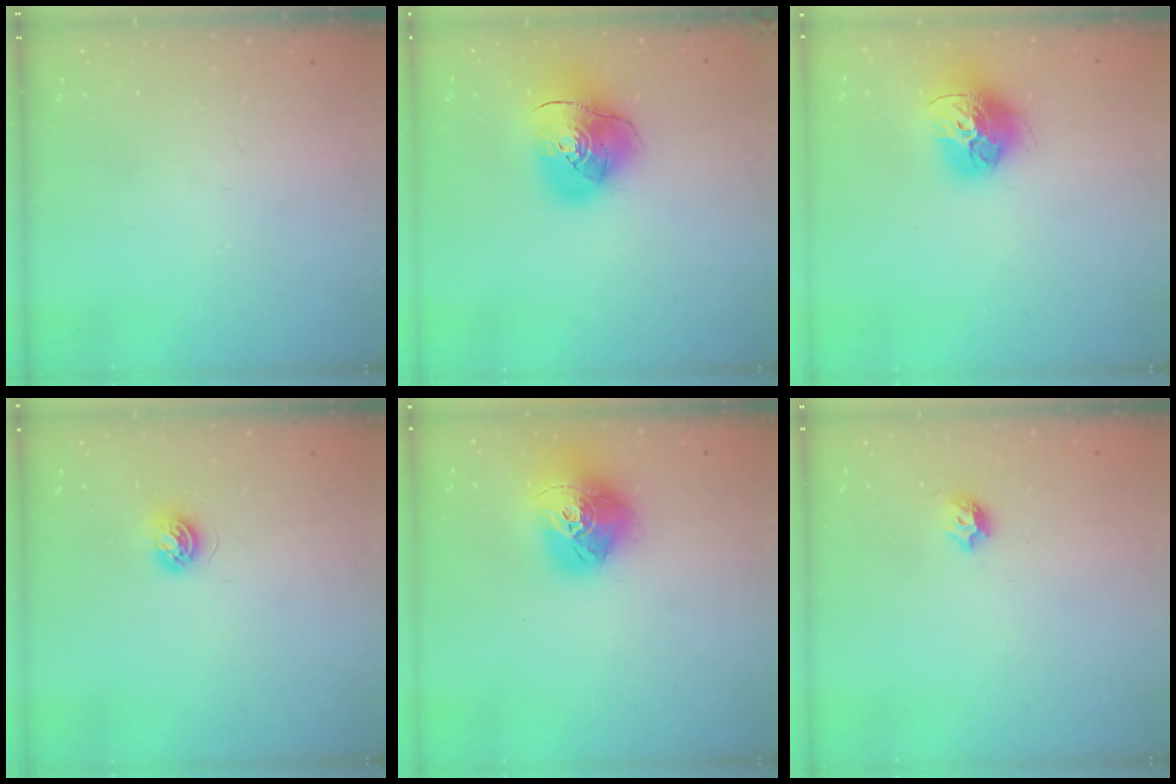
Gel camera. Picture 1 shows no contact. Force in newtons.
{"total": 12.3, "press": 12.2, "slide": 1.9}
{"total": 16.0, "press": 15.9, "slide": 1.7}
{"total": 5.4, "press": 5.4, "slide": 0.5}
{"total": 17.6, "press": 17.6, "slide": 1.6}
{"total": 4.4, "press": 4.3, "slide": 0.9}